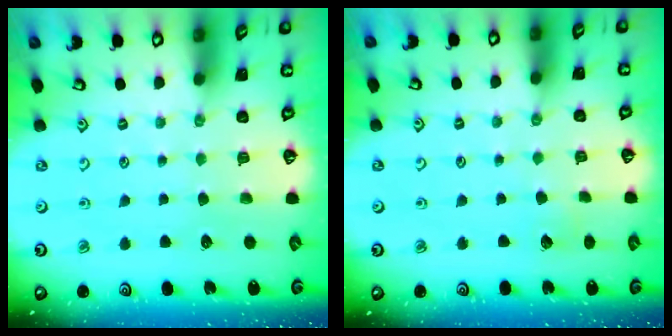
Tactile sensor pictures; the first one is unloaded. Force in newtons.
{"total": 2.4, "press": 2.4, "slide": 0.2}